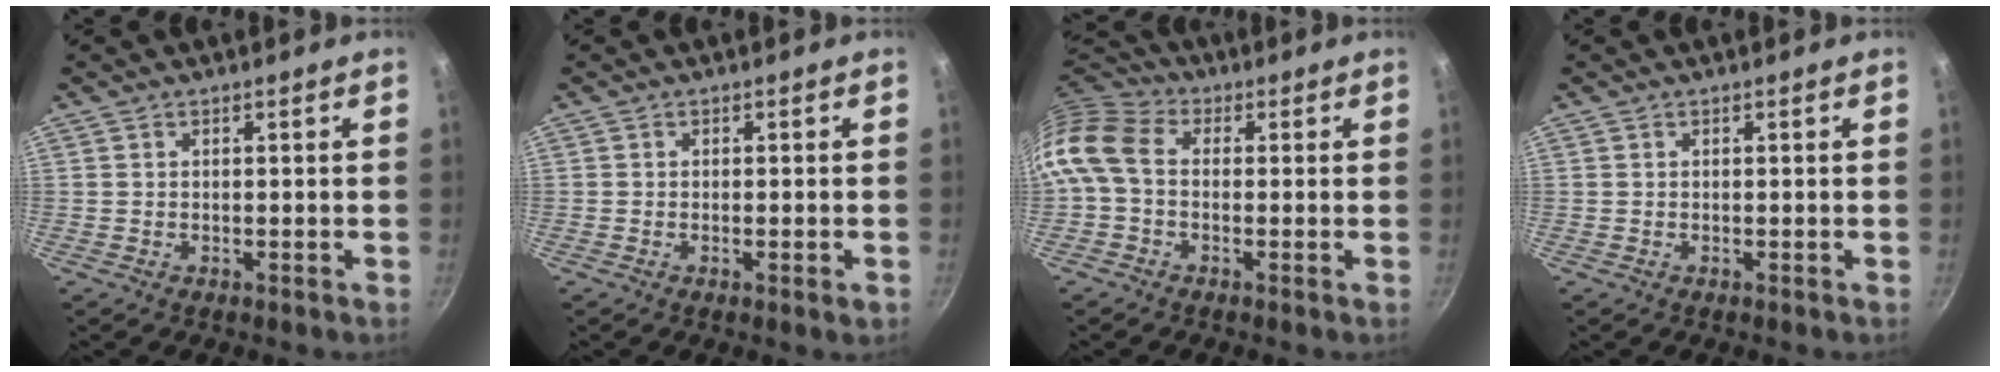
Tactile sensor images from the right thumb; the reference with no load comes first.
{"total": 1.7, "force": [-0.5, 0.3, 1.5], "torque": [-0.031, -0.001, -0.012]}
{"total": 10.2, "force": [-0.6, 7.3, 7.2], "torque": [-0.147, 0.031, -0.032]}
{"total": 0.0}